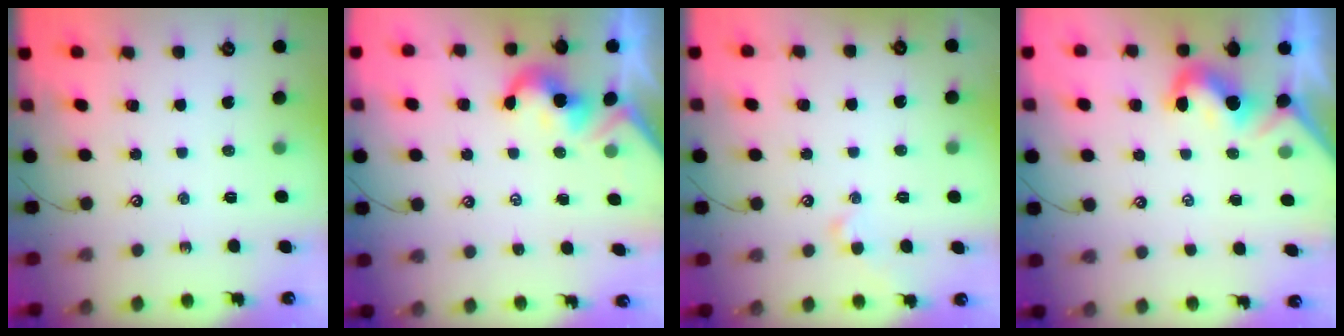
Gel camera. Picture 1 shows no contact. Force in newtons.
{"total": 2.1, "press": 2.1, "slide": 0.4}
{"total": 1.1, "press": 1.0, "slide": 0.3}
{"total": 2.1, "press": 2.0, "slide": 0.6}